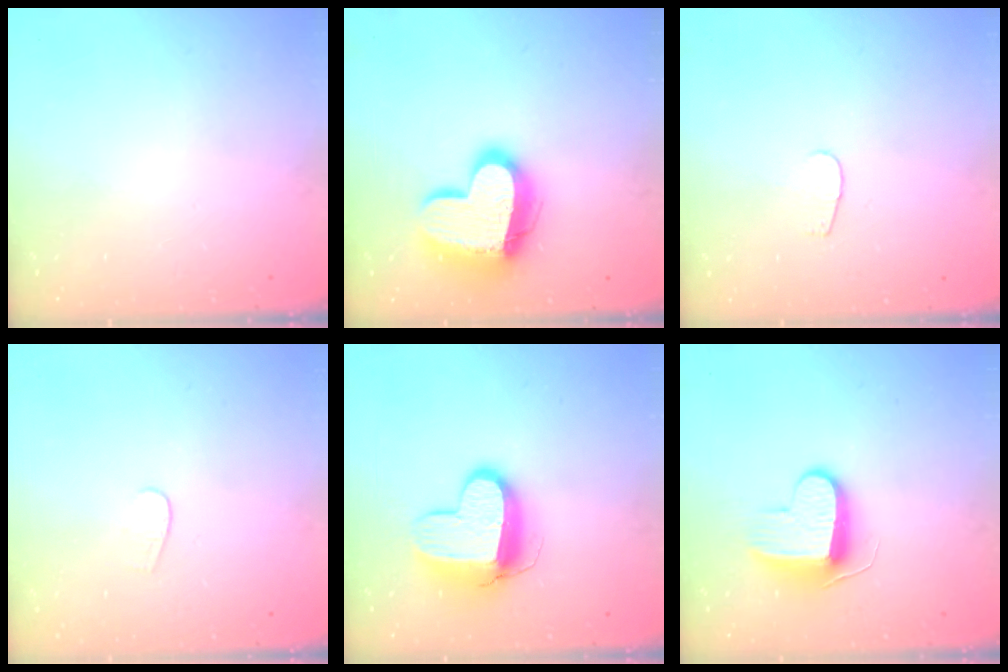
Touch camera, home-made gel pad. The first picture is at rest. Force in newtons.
{"total": 16.9, "press": 16.8, "slide": 1.5}
{"total": 2.8, "press": 2.8, "slide": 0.2}
{"total": 3.5, "press": 3.5, "slide": 0.3}
{"total": 12.4, "press": 12.3, "slide": 1.3}
{"total": 9.3, "press": 9.3, "slide": 0.4}